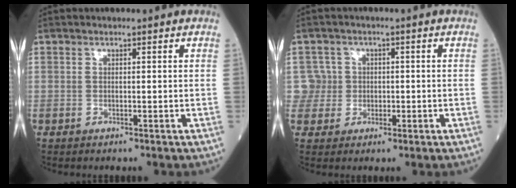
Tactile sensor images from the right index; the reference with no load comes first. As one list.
[{"total": 4.0, "force": [0.3, 4.0, -0.5], "torque": [0.026, 0.013, 0.005]}]